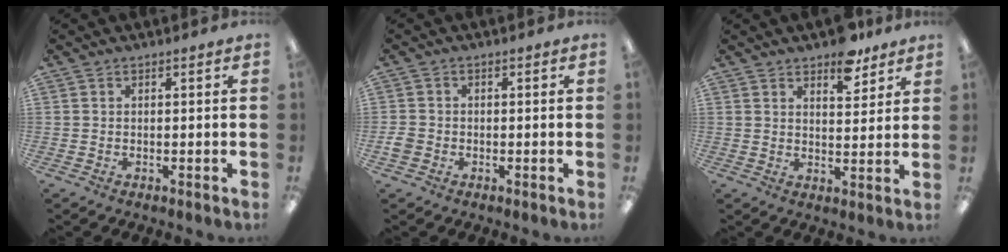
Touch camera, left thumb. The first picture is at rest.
{"total": 2.6, "force": [-0.9, 2.1, 1.2], "torque": [-0.016, 0.008, -0.017]}
{"total": 8.8, "force": [7.0, 3.2, 4.4], "torque": [-0.048, -0.045, 0.117]}